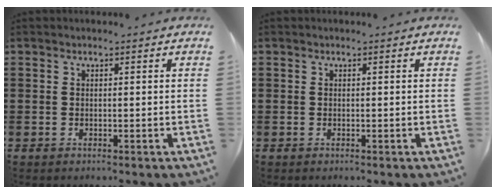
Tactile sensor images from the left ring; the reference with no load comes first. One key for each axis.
{"total": 0.0}